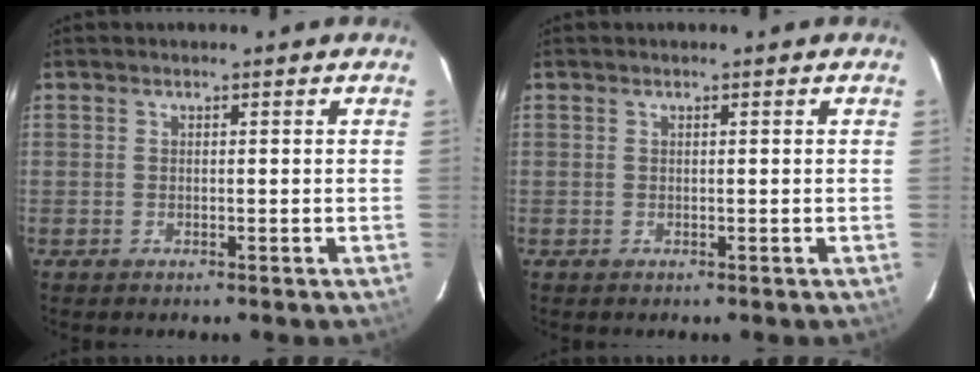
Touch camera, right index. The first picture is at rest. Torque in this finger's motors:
{"motor_torque": [-0.02, -0.05, 0.02, -0.01]}